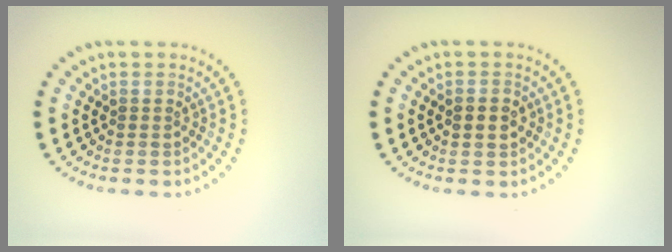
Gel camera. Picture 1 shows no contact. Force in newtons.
{"total": 2.1, "press": 2.1, "slide": 0.1}